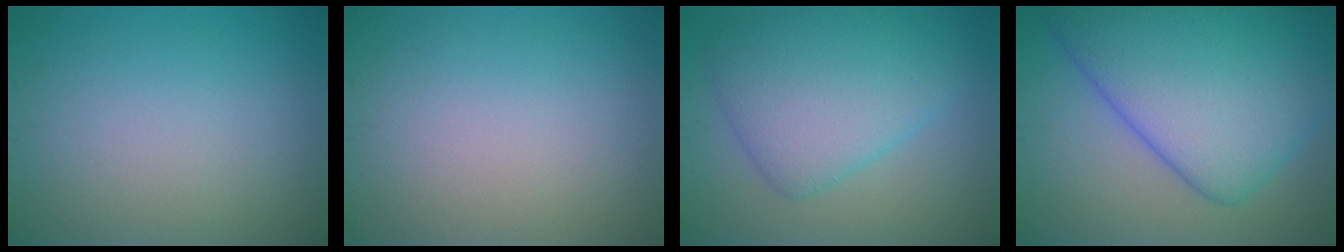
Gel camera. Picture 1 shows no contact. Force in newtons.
{"total": 0.0}
{"total": 7.0, "press": 7.0, "slide": 0.1}
{"total": 12.6, "press": 12.6, "slide": 0.1}